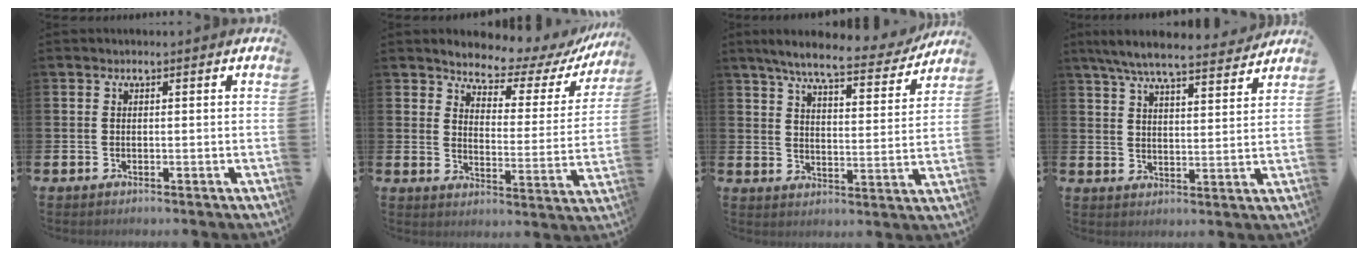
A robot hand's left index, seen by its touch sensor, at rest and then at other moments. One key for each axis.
{"total": 6.1, "fx": 5.7, "fy": 1.7, "fz": 1.3, "tx": -0.038, "ty": -0.052, "tz": 0.090}
{"total": 7.8, "fx": 6.9, "fy": 1.0, "fz": 3.5, "tx": -0.075, "ty": -0.041, "tz": 0.113}
{"total": 7.6, "fx": 7.1, "fy": 1.0, "fz": 2.7, "tx": -0.058, "ty": -0.045, "tz": 0.122}